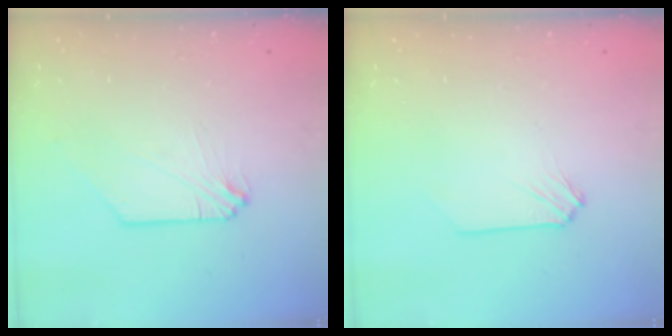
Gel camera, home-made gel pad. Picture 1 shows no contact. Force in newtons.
{"total": 0.0}